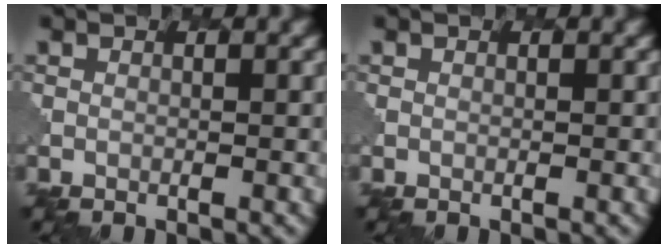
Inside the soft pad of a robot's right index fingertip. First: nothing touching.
{"total": 0.0}